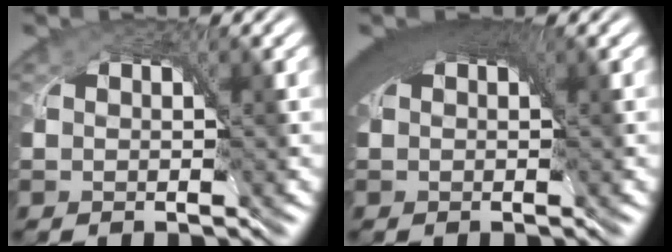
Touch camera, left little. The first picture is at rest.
{"total": 7.1, "force": [3.0, 3.4, 5.4], "torque": [-0.086, 0.018, 0.033]}